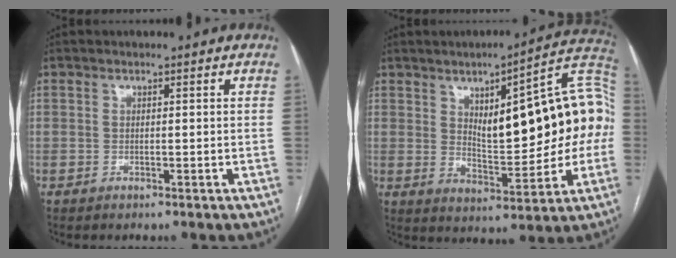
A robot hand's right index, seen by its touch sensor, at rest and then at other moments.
{"total": 20.1, "force": [2.3, 5.7, 19.1], "torque": [-0.268, 0.032, 0.037]}